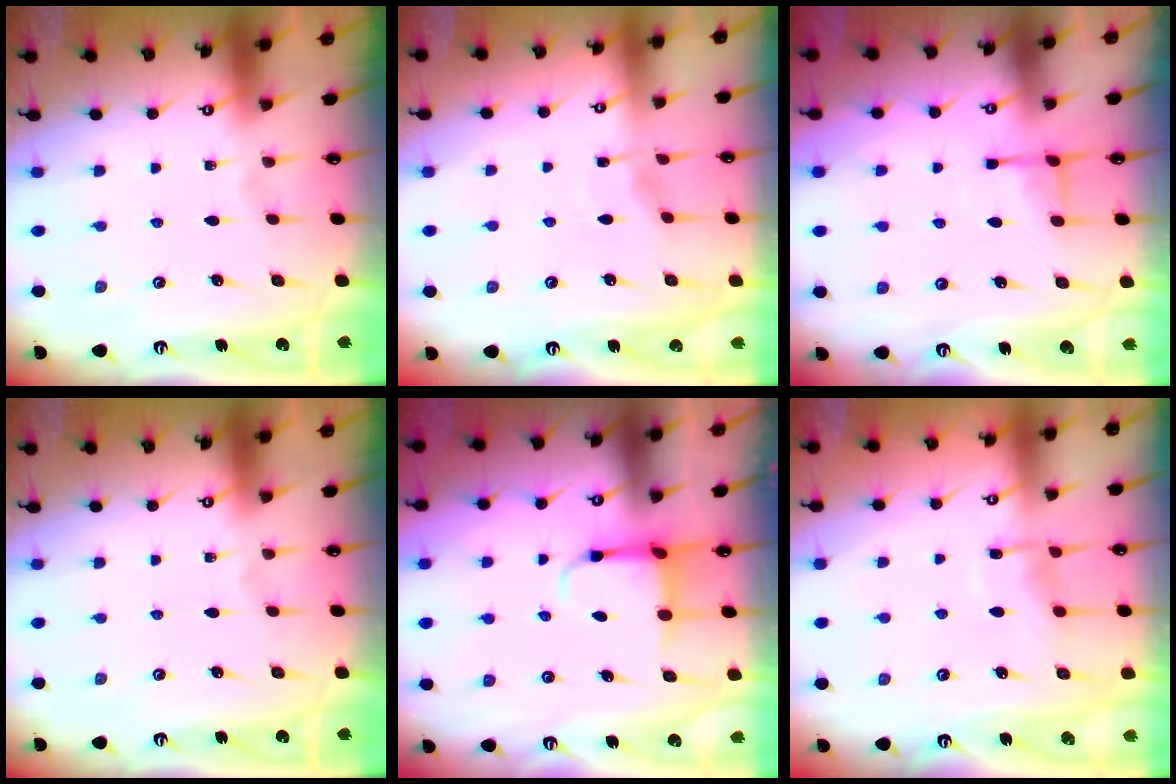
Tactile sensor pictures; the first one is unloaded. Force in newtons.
{"total": 3.0, "press": 2.9, "slide": 0.6}
{"total": 4.2, "press": 4.1, "slide": 0.8}
{"total": 0.0}
{"total": 4.5, "press": 4.4, "slide": 0.9}
{"total": 7.7, "press": 7.7, "slide": 0.8}